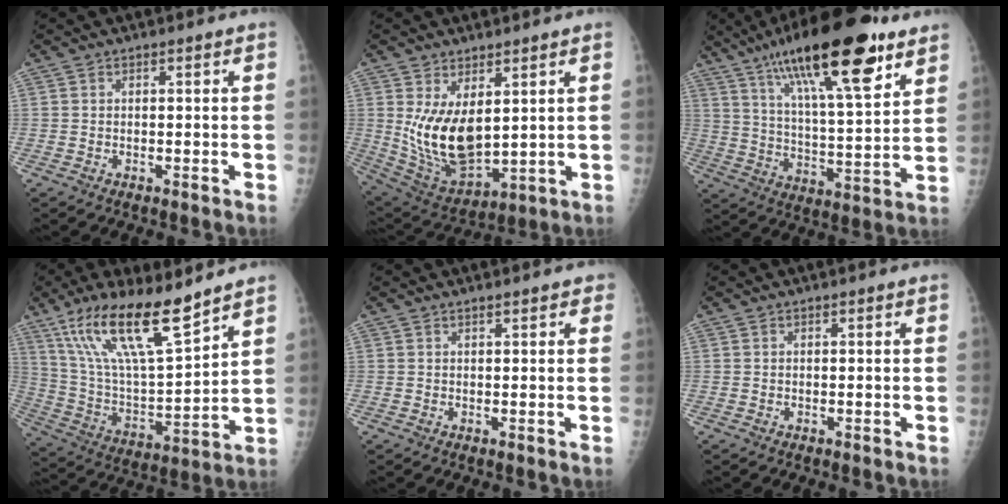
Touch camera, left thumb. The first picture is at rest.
{"total": 13.2, "force": [2.9, 7.0, 10.8], "torque": [-0.182, -0.030, 0.079]}
{"total": 24.9, "force": [14.5, 6.8, 19.1], "torque": [-0.302, -0.036, 0.237]}
{"total": 19.9, "force": [13.5, 4.5, 13.9], "torque": [-0.241, -0.059, 0.257]}
{"total": 1.7, "force": [1.2, 0.7, 1.0], "torque": [-0.003, 0.000, 0.011]}
{"total": 0.0}